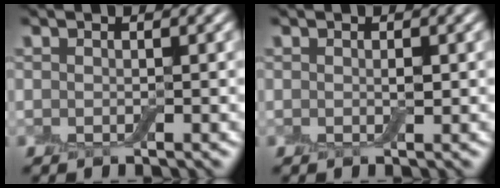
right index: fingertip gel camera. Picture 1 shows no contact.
{"total": 0.5, "force": [0.1, 0.2, 0.5], "torque": [-0.009, -0.001, 0.001]}